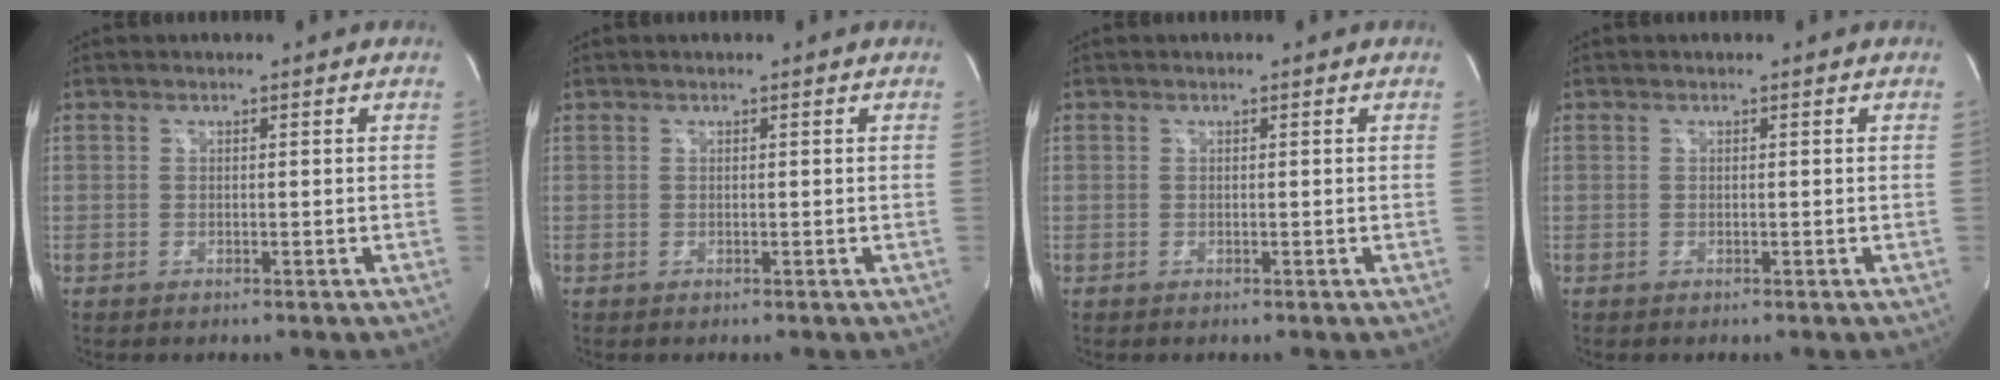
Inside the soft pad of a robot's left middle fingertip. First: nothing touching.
{"total": 0.0}
{"total": 0.0}
{"total": 0.0}